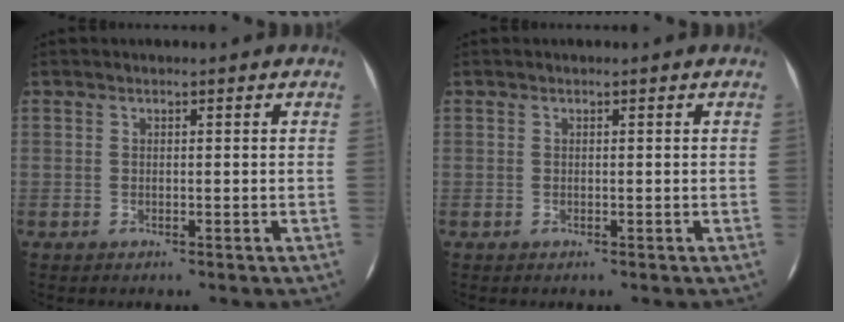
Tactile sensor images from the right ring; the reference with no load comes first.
{"total": 0.0}